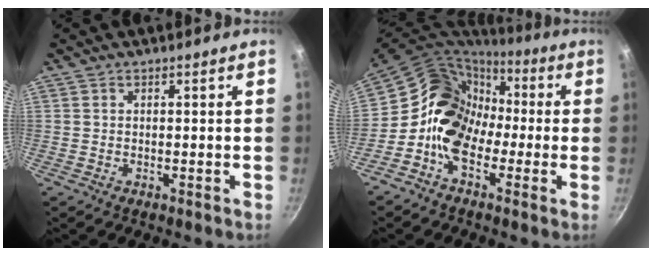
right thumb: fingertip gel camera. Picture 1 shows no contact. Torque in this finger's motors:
{"motor_torque": [1.05, 0.98, 1.28, -0.61, 0.09]}